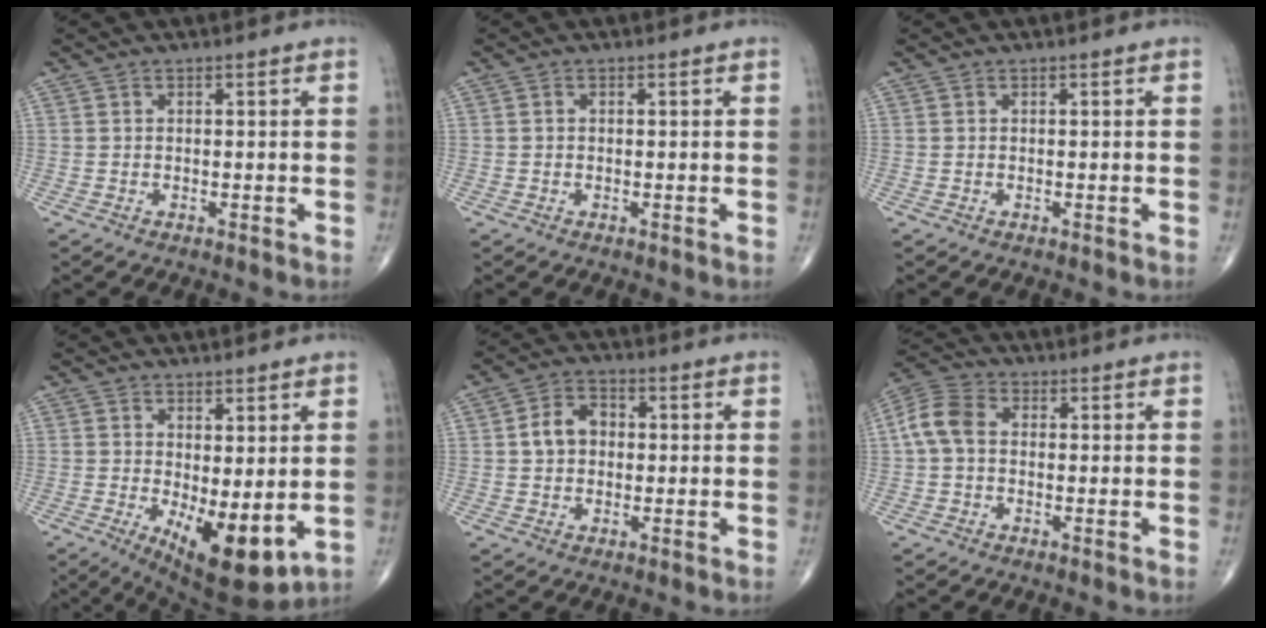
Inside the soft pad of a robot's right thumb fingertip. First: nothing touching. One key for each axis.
{"total": 0.0}
{"total": 0.0}
{"total": 10.5, "fx": -1.4, "fy": 4.1, "fz": 9.6, "tx": -0.140, "ty": -0.024, "tz": -0.006}
{"total": 6.2, "fx": 0.3, "fy": 4.7, "fz": 3.9, "tx": -0.060, "ty": 0.018, "tz": -0.001}
{"total": 6.8, "fx": 0.2, "fy": 4.8, "fz": 4.8, "tx": -0.101, "ty": 0.021, "tz": -0.007}